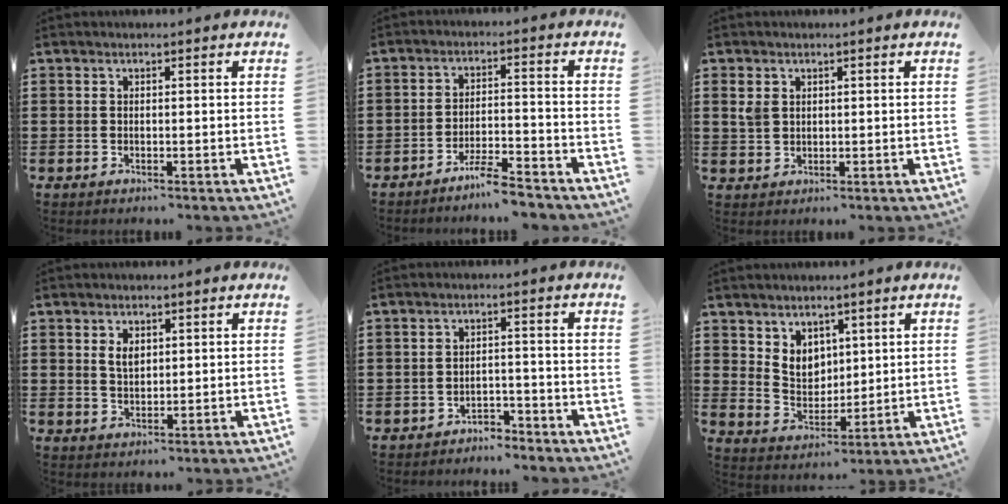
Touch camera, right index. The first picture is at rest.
{"total": 5.0, "force": [-4.5, 0.1, 2.2], "torque": [-0.045, -0.002, -0.086]}
{"total": 2.3, "force": [1.1, 1.8, 1.1], "torque": [-0.026, 0.007, 0.021]}
{"total": 2.7, "force": [1.0, 1.6, 1.9], "torque": [-0.041, 0.006, 0.018]}
{"total": 2.8, "force": [-2.8, 0.4, 0.1], "torque": [-0.011, 0.000, -0.058]}
{"total": 5.4, "force": [3.4, 4.1, 1.2], "torque": [-0.036, -0.004, 0.062]}